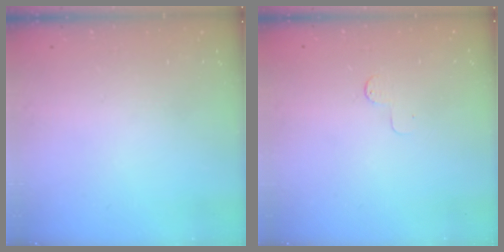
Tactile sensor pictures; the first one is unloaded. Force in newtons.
{"total": 2.6, "press": 2.6, "slide": 0.3}